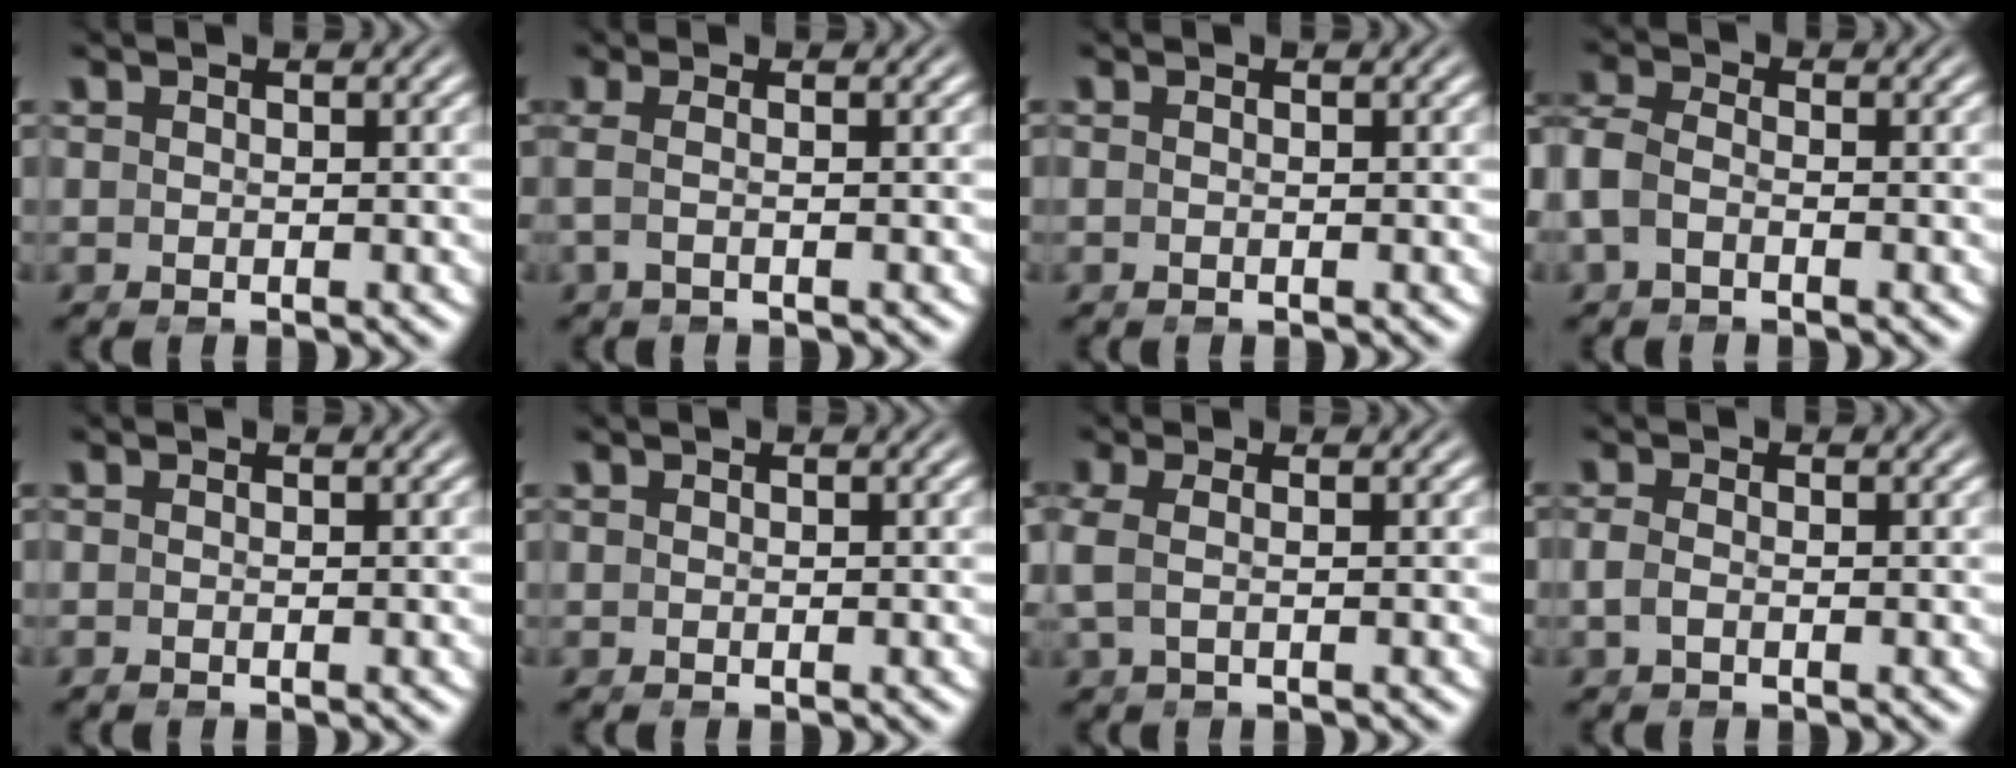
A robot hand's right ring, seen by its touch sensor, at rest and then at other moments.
{"total": 2.1, "force": [-0.9, 0.1, 1.9], "torque": [-0.041, 0.006, -0.014]}
{"total": 0.6, "force": [-0.3, -0.2, 0.4], "torque": [-0.007, 0.002, -0.007]}
{"total": 3.3, "force": [-1.4, 2.3, 1.8], "torque": [-0.058, 0.001, -0.030]}
{"total": 0.6, "force": [-0.5, 0.0, 0.3], "torque": [-0.003, -0.001, -0.011]}
{"total": 0.0}
{"total": 1.7, "force": [-0.2, 0.2, 1.7], "torque": [-0.046, 0.003, 0.000]}
{"total": 1.2, "force": [-0.9, 0.1, 0.8], "torque": [-0.024, -0.003, -0.014]}